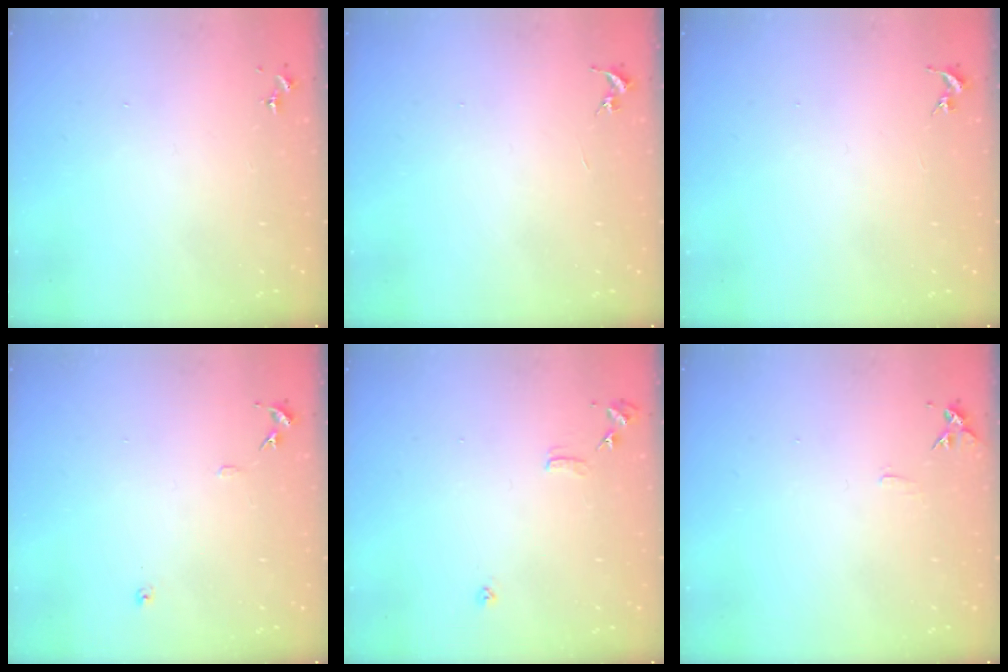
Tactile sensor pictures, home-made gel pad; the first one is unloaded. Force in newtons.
{"total": 0.0}
{"total": 0.0}
{"total": 6.1, "press": 6.1, "slide": 0.7}
{"total": 7.4, "press": 7.4, "slide": 0.7}
{"total": 5.5, "press": 5.4, "slide": 0.6}